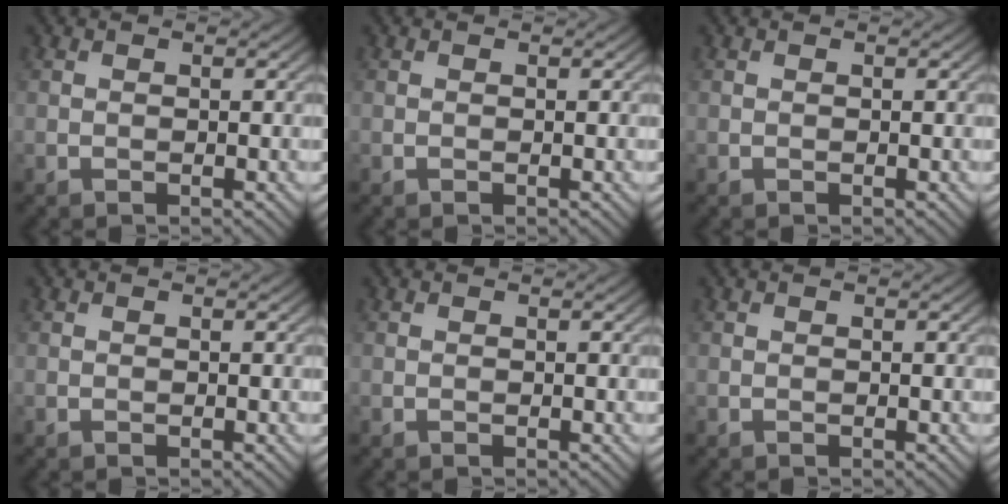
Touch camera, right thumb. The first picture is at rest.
{"total": 0.0}
{"total": 0.0}
{"total": 0.0}
{"total": 0.0}
{"total": 0.0}